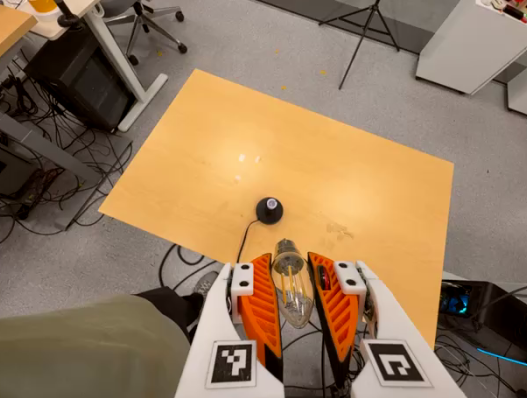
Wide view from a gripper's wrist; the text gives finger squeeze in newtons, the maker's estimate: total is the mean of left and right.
{"total": 20.8, "left": 22.6, "right": 19.0}